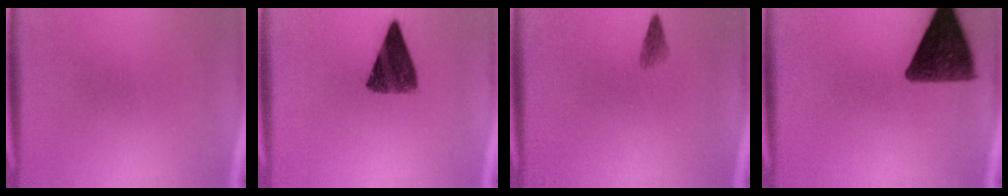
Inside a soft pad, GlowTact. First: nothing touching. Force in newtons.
{"total": 9.1}
{"total": 1.5}
{"total": 11.3}